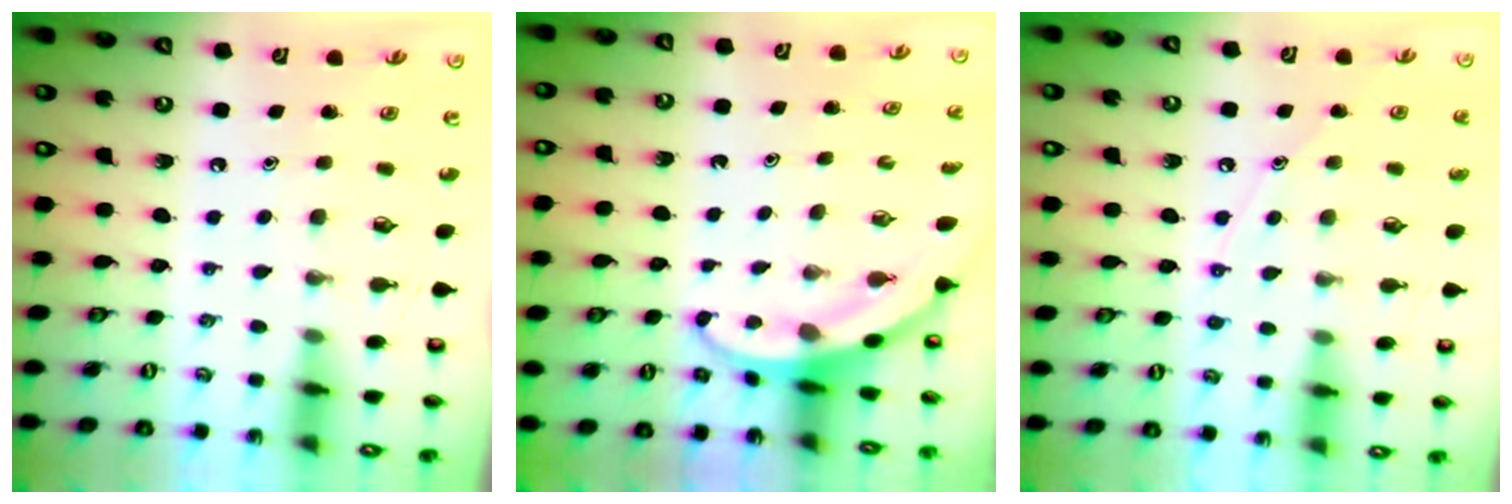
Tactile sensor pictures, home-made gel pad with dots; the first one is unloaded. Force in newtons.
{"total": 3.2, "press": 3.2, "slide": 0.1}
{"total": 7.2, "press": 7.2, "slide": 0.5}